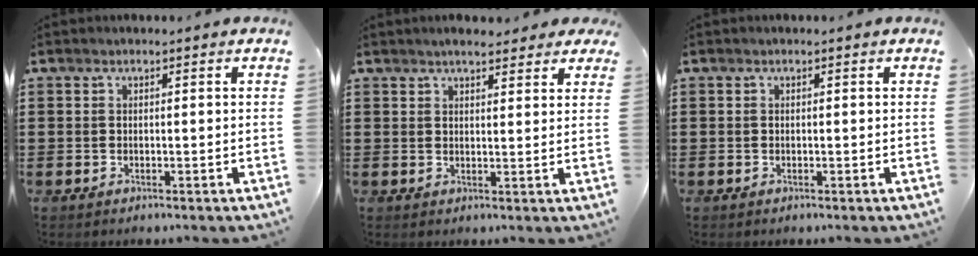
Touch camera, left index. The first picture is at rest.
{"total": 3.4, "force": [3.0, 0.7, 1.5], "torque": [-0.036, 0.003, 0.054]}
{"total": 0.0}